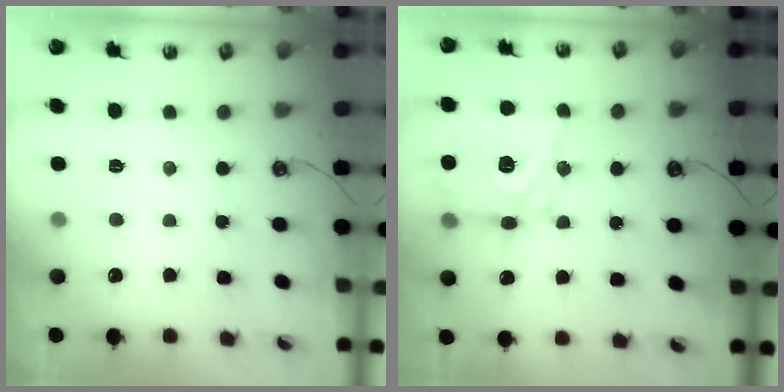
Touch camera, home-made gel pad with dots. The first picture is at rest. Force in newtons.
{"total": 14.3, "press": 14.2, "slide": 1.2}